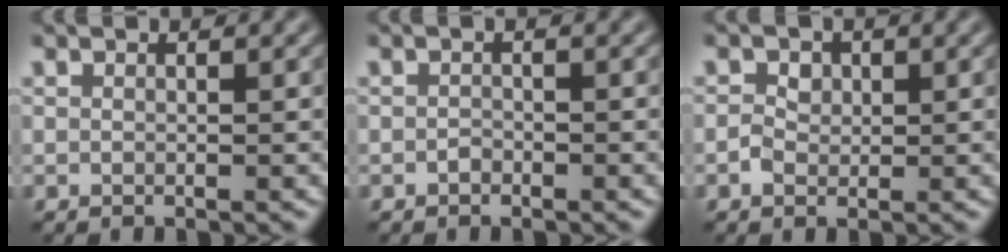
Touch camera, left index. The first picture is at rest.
{"total": 0.6, "force": [-0.6, 0.2, 0.1], "torque": [-0.008, -0.003, -0.011]}
{"total": 1.4, "force": [-0.3, 1.2, 0.6], "torque": [-0.016, -0.001, -0.010]}